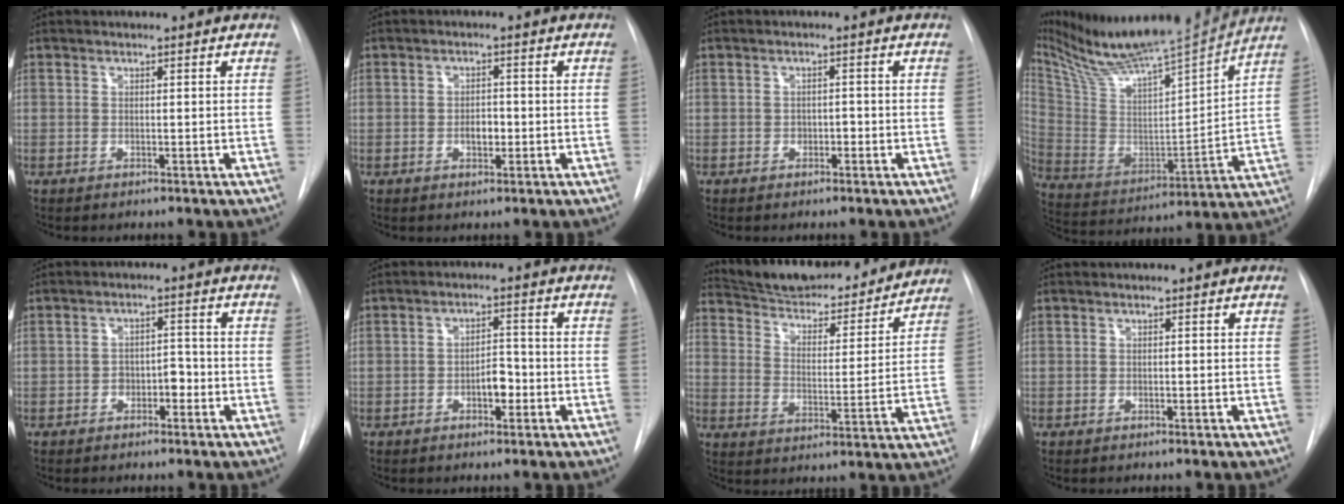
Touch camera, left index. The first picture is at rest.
{"total": 2.4, "force": [-0.6, 1.4, 1.9], "torque": [-0.029, 0.004, -0.008]}
{"total": 1.3, "force": [-0.5, 0.9, 0.8], "torque": [-0.007, 0.004, -0.008]}
{"total": 20.1, "force": [18.0, -0.5, 8.9], "torque": [-0.167, -0.026, 0.305]}
{"total": 3.2, "force": [-1.4, 1.9, 2.1], "torque": [-0.024, 0.014, -0.022]}
{"total": 3.6, "force": [-1.4, 1.7, 2.8], "torque": [-0.037, 0.007, -0.022]}
{"total": 21.4, "force": [19.7, 4.7, 6.9], "torque": [-0.101, -0.005, 0.278]}
{"total": 0.0}